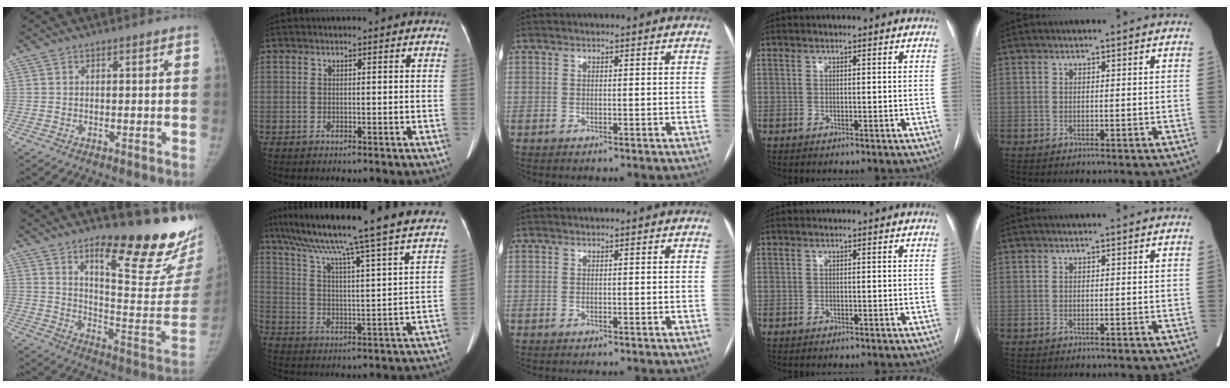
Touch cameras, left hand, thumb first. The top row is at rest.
{"thumb": {"total": 24.1, "force": [17.1, 5.7, 16.1], "torque": [-0.182, -0.131, 0.245]}, "index": {"total": 31.6, "force": [26.5, 0.6, 17.2], "torque": [-0.274, -0.042, 0.349]}}